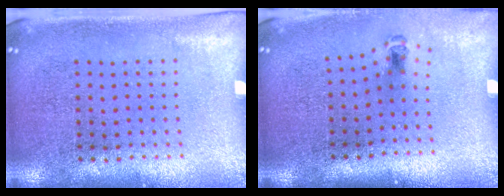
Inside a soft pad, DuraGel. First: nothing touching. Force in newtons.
{"total": 0.6, "press": 0.4, "slide": 0.5}